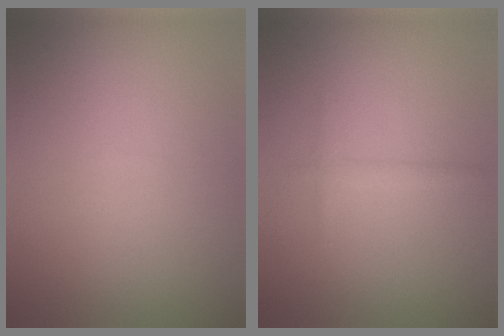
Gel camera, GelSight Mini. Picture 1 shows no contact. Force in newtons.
{"total": 0.9, "press": 0.9, "slide": 0.0}